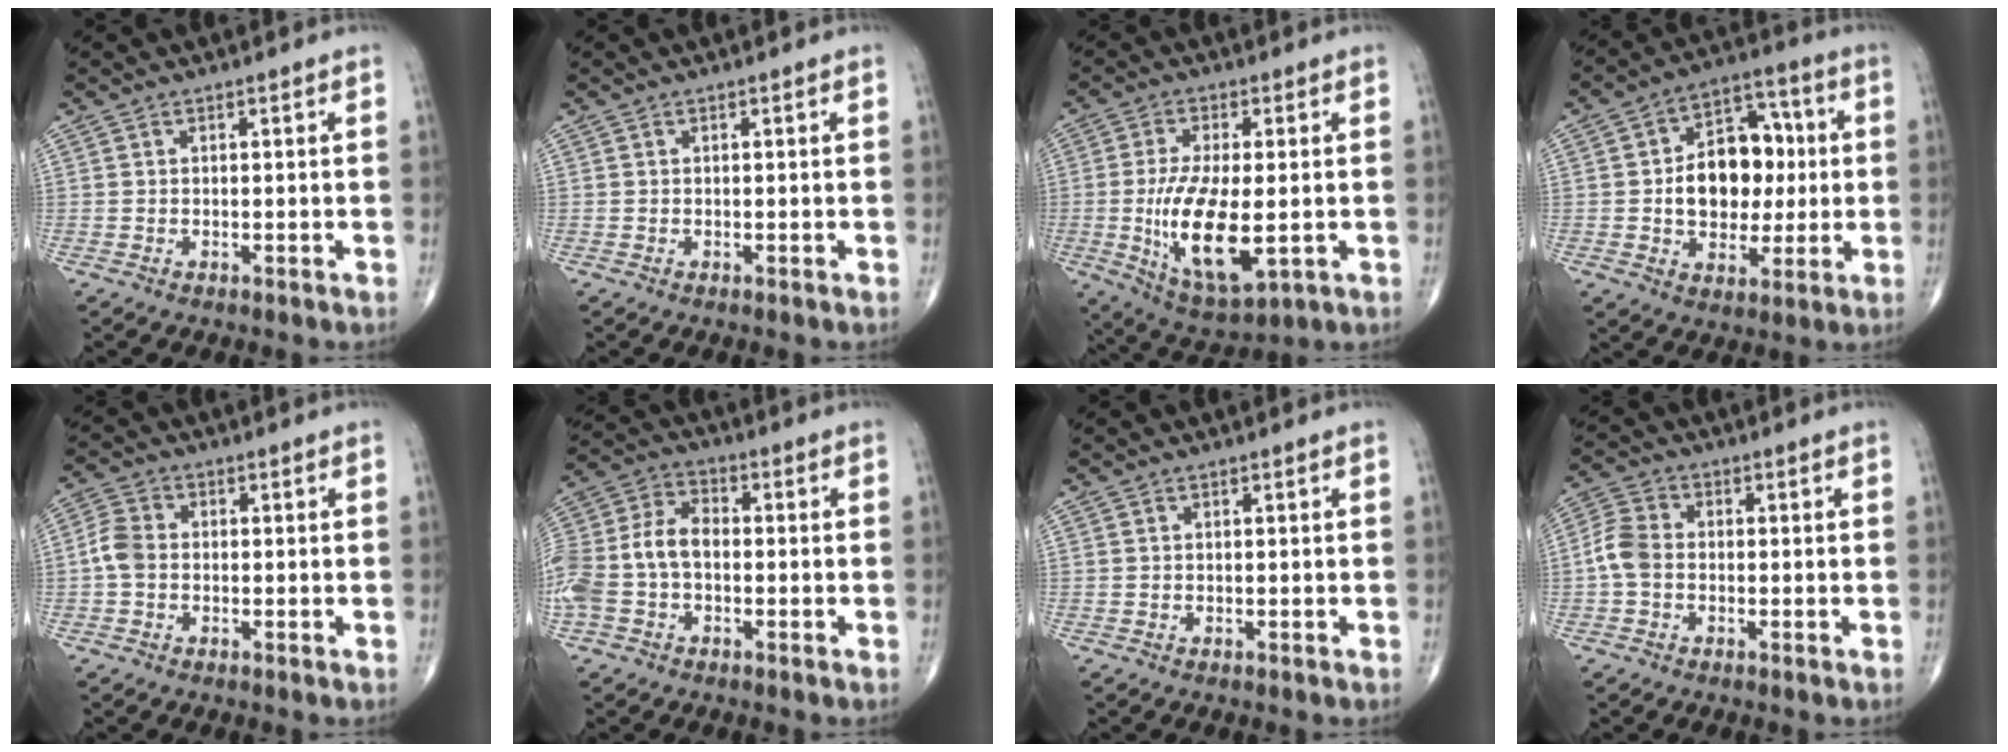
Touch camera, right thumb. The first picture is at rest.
{"total": 0.0}
{"total": 14.6, "force": [-2.1, 5.7, 13.3], "torque": [-0.247, -0.021, -0.025]}
{"total": 15.4, "force": [0.5, 11.0, 10.8], "torque": [-0.116, 0.028, 0.011]}
{"total": 4.3, "force": [-0.6, 3.2, 2.8], "torque": [-0.057, 0.012, -0.021]}
{"total": 12.6, "force": [-2.0, 8.3, 9.3], "torque": [-0.205, 0.036, -0.044]}
{"total": 0.0}
{"total": 5.3, "force": [-0.9, 3.8, 3.5], "torque": [-0.075, 0.014, -0.029]}